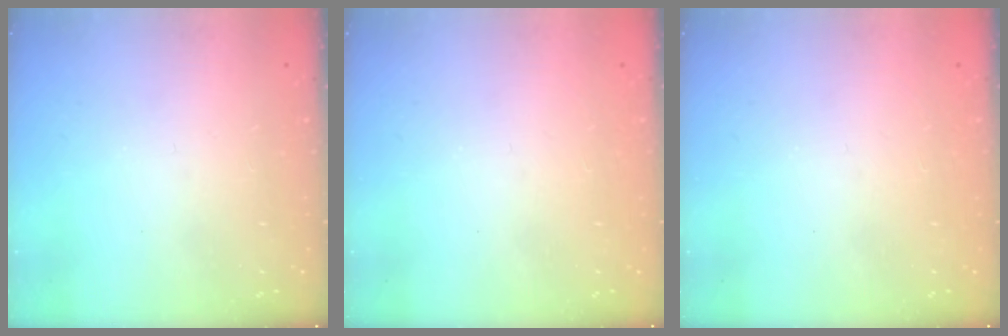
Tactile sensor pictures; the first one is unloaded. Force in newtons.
{"total": 0.9, "press": 0.9, "slide": 0.1}
{"total": 0.9, "press": 0.9, "slide": 0.1}